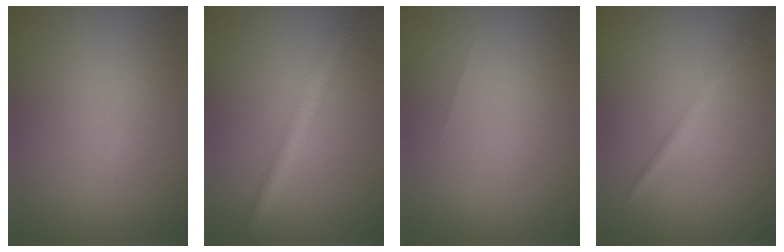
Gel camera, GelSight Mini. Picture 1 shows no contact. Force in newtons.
{"total": 3.0, "press": 3.0, "slide": 0.2}
{"total": 0.0}
{"total": 1.6, "press": 1.6, "slide": 0.1}